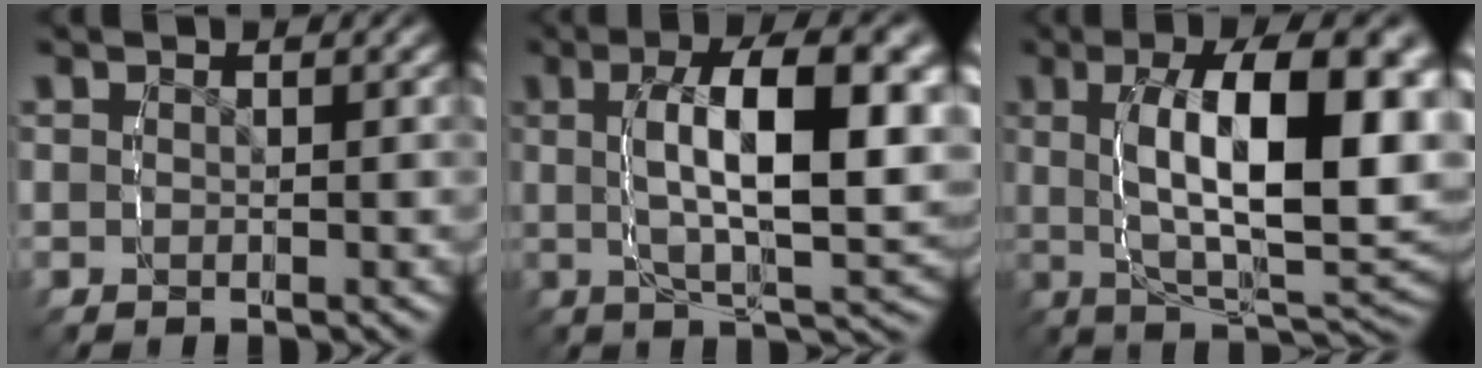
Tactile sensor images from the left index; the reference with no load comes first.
{"total": 9.5, "force": [0.7, 2.8, 9.0], "torque": [-0.138, 0.007, 0.008]}
{"total": 12.4, "force": [0.4, 4.7, 11.4], "torque": [-0.173, 0.005, 0.010]}